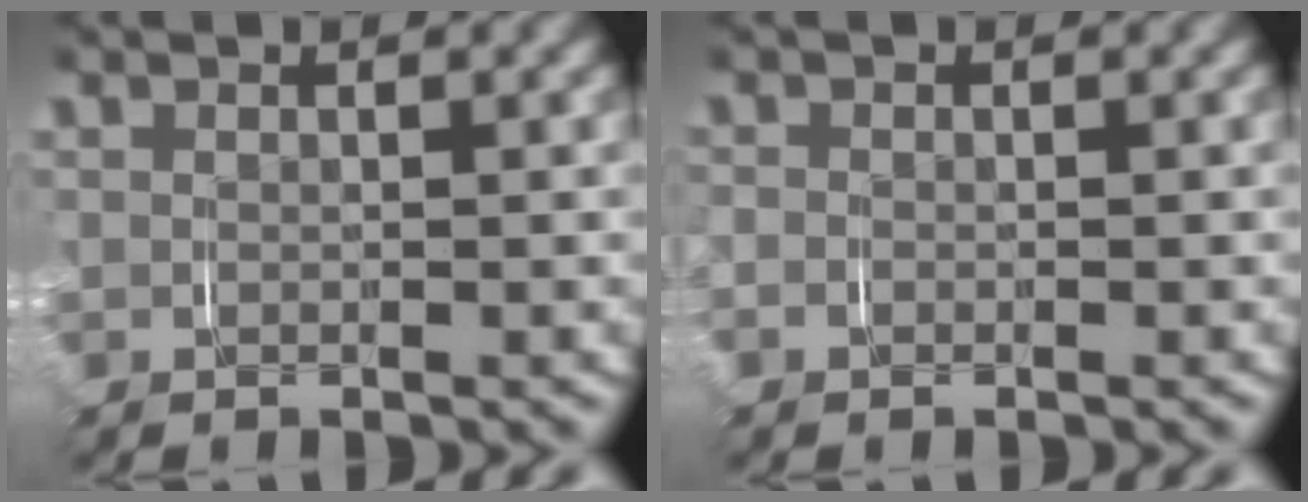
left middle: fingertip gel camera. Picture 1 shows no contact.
{"total": 1.3, "force": [-0.7, 1.1, 0.0], "torque": [-0.010, -0.007, -0.016]}